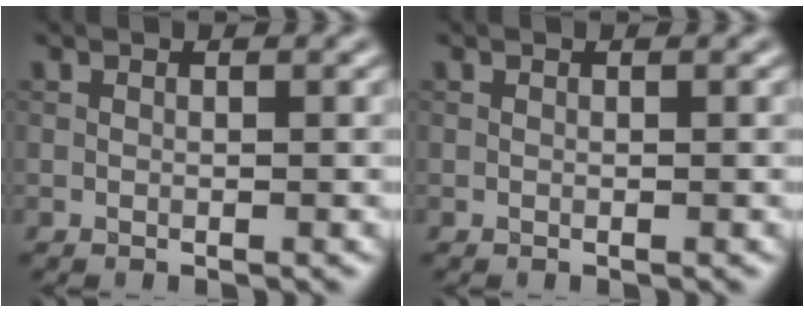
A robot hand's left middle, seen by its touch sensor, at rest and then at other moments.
{"total": 0.0}